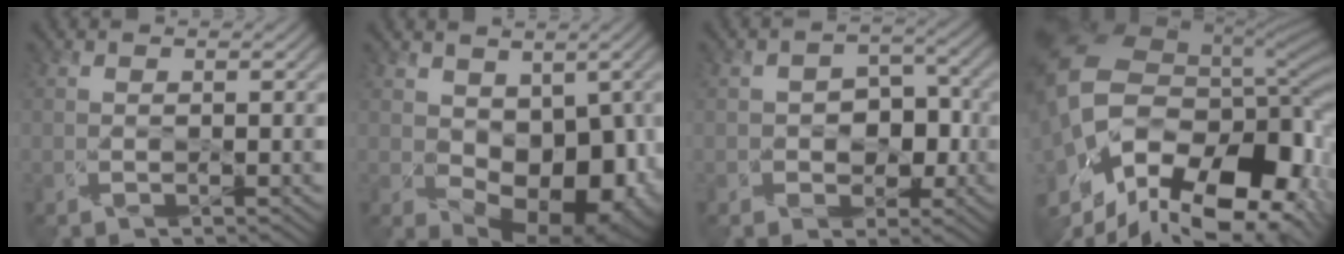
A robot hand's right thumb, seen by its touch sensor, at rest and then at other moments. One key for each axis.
{"total": 12.9, "fx": -1.0, "fy": 9.2, "fz": 9.0, "tx": -0.111, "ty": -0.054, "tz": 0.028}
{"total": 4.5, "fx": -1.4, "fy": 3.8, "fz": 2.1, "tx": 0.007, "ty": 0.003, "tz": -0.018}
{"total": 18.8, "fx": -5.1, "fy": 11.7, "fz": 13.8, "tx": -0.279, "ty": -0.029, "tz": -0.061}